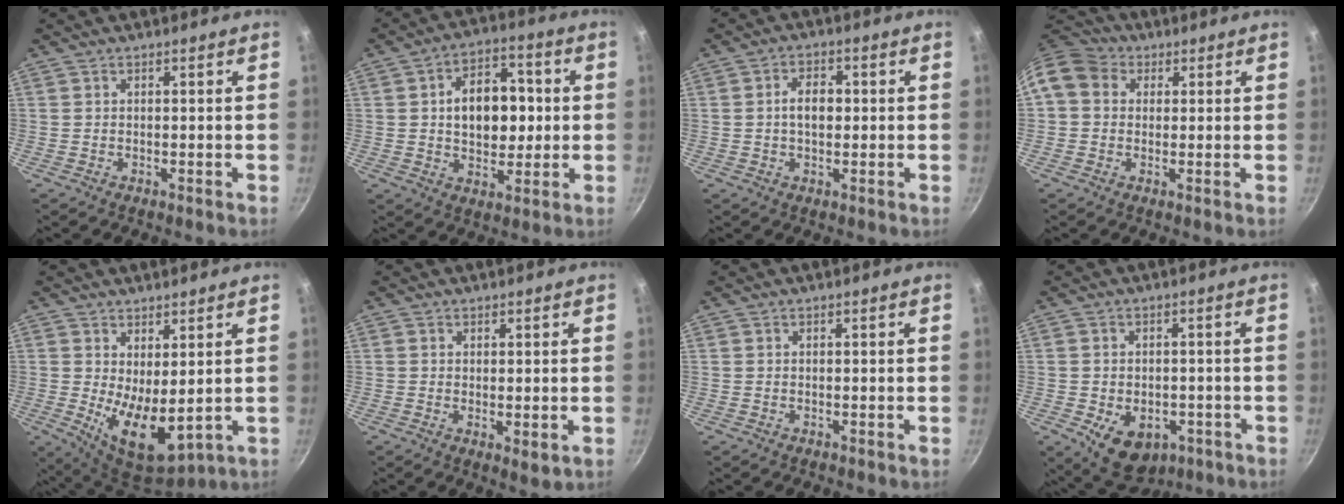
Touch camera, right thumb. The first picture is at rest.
{"total": 13.3, "force": [0.9, 9.0, 9.8], "torque": [-0.105, 0.015, 0.011]}
{"total": 4.9, "force": [0.1, 3.2, 3.7], "torque": [-0.047, 0.013, -0.003]}
{"total": 9.2, "force": [2.0, 7.7, 4.7], "torque": [-0.072, 0.018, 0.018]}
{"total": 10.5, "force": [0.9, 5.0, 9.2], "torque": [-0.127, -0.033, 0.030]}
{"total": 2.5, "force": [0.3, 1.1, 2.3], "torque": [-0.034, -0.014, 0.004]}
{"total": 0.0}
{"total": 10.2, "force": [-3.6, 7.1, 6.3], "torque": [-0.067, 0.003, -0.036]}